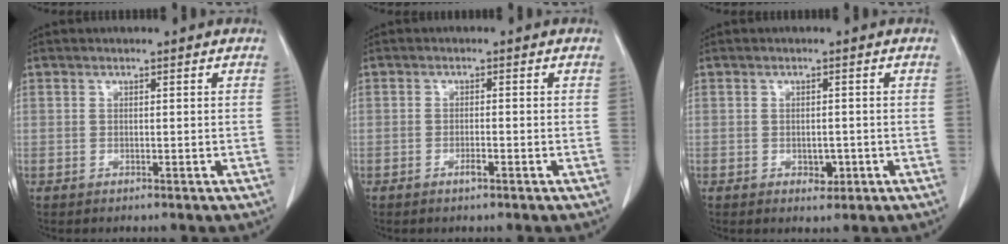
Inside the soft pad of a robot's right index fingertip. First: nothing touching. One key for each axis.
{"total": 1.3, "fx": -0.8, "fy": 0.1, "fz": 1.1, "tx": -0.020, "ty": -0.001, "tz": -0.013}
{"total": 2.0, "fx": -0.6, "fy": 1.3, "fz": 1.3, "tx": -0.015, "ty": 0.000, "tz": -0.003}